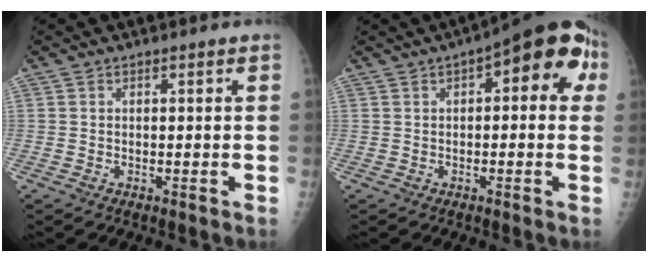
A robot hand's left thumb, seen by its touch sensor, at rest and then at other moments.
{"total": 12.8, "force": [3.8, 5.5, 10.9], "torque": [-0.101, 0.026, 0.035]}